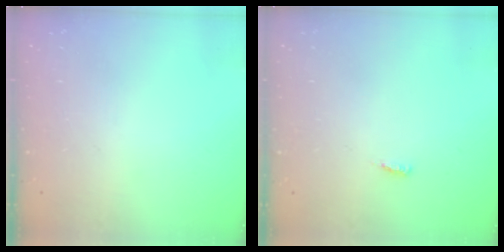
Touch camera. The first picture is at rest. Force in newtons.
{"total": 2.6, "press": 2.6, "slide": 0.3}